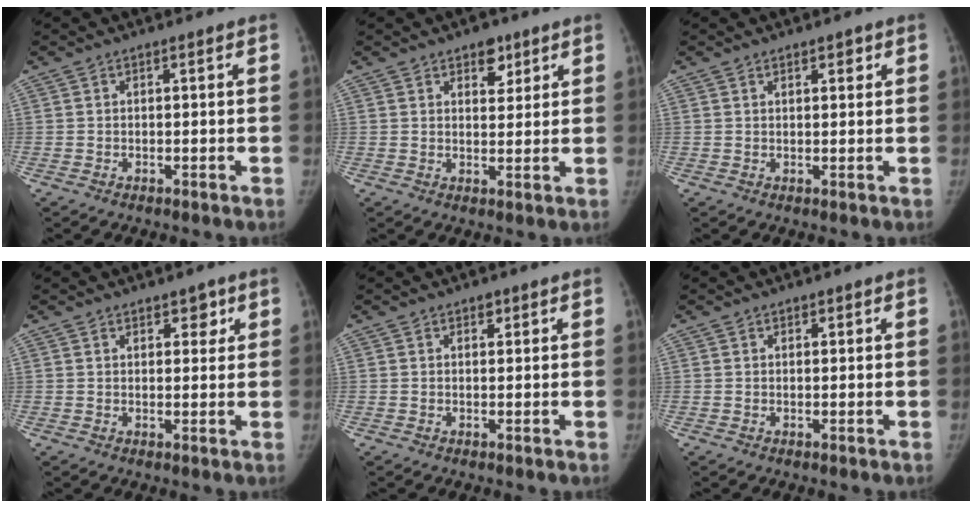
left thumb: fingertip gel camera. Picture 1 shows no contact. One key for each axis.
{"total": 4.5, "fx": 2.8, "fy": 2.7, "fz": 2.3, "tx": -0.007, "ty": -0.016, "tz": 0.040}
{"total": 1.6, "fx": 1.1, "fy": 0.7, "fz": 1.0, "tx": -0.004, "ty": -0.005, "tz": 0.014}
{"total": 3.1, "fx": 1.9, "fy": 1.9, "fz": 1.6, "tx": 0.004, "ty": -0.010, "tz": 0.027}
{"total": 1.3, "fx": 0.9, "fy": 0.8, "fz": 0.6, "tx": 0.000, "ty": -0.004, "tz": 0.011}
{"total": 0.9, "fx": 0.6, "fy": 0.6, "fz": 0.3, "tx": 0.004, "ty": -0.003, "tz": 0.007}